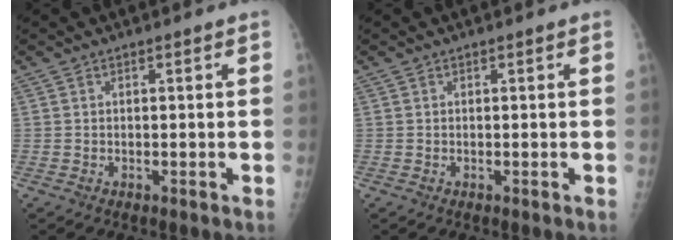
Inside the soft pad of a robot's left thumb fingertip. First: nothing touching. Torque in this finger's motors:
{"motor_torque": [0.00, 0.00, 0.00, 0.00, 0.00]}